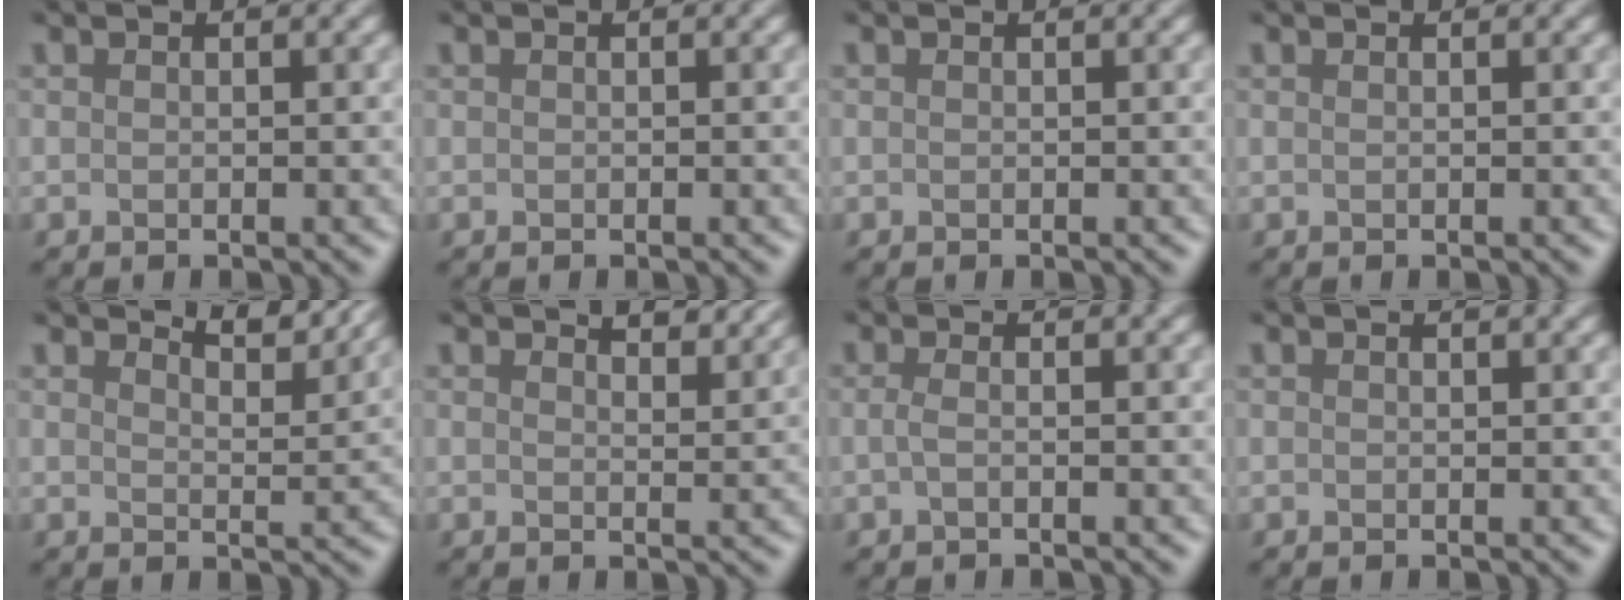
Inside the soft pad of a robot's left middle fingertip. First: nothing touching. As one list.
[{"total": 0.0}, {"total": 0.0}, {"total": 0.0}, {"total": 4.7, "force": [4.4, 0.6, 1.6], "torque": [-0.011, 0.023, 0.039]}, {"total": 3.1, "force": [2.8, 0.6, 1.3], "torque": [-0.008, 0.022, 0.016]}, {"total": 0.6, "force": [-0.4, -0.1, 0.4], "torque": [-0.016, -0.001, -0.004]}, {"total": 0.0}]